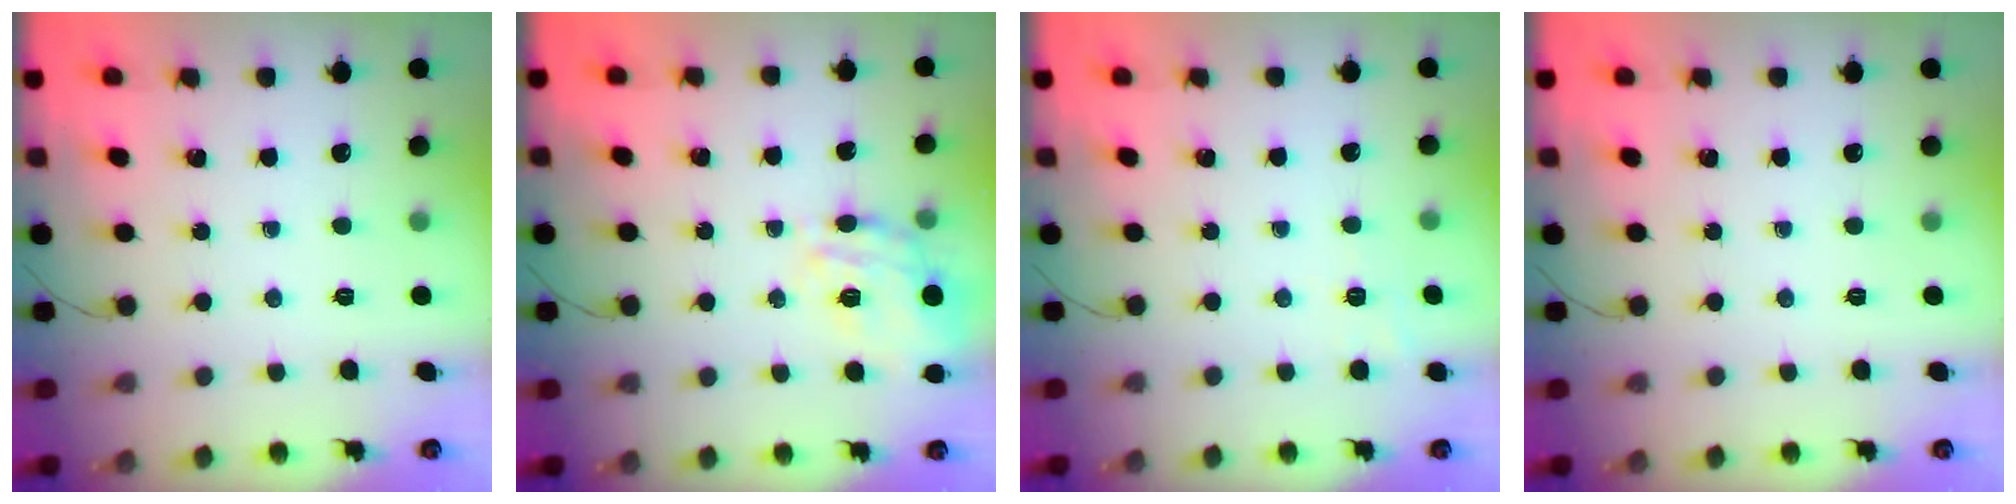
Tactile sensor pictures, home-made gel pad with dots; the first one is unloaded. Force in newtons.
{"total": 15.5, "press": 15.4, "slide": 1.4}
{"total": 2.0, "press": 1.3, "slide": 1.6}
{"total": 0.0}